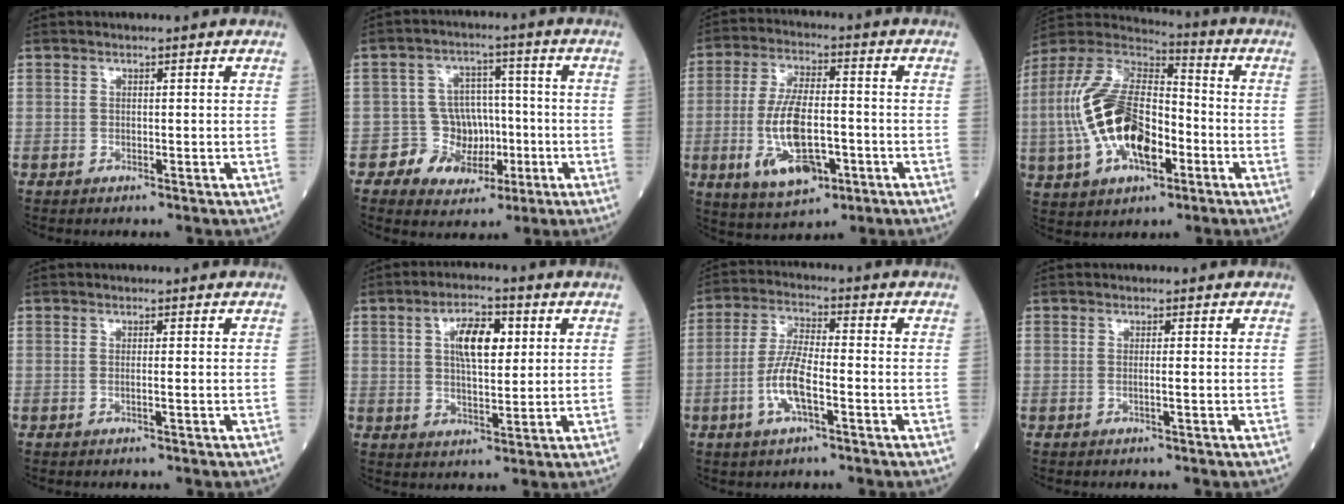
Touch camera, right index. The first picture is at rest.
{"total": 7.0, "force": [-2.1, 6.4, 2.0], "torque": [-0.020, 0.021, -0.026]}
{"total": 12.4, "force": [-3.6, 4.9, 10.8], "torque": [-0.218, -0.005, -0.058]}
{"total": 18.4, "force": [-3.8, 8.7, 15.7], "torque": [-0.340, 0.014, -0.067]}
{"total": 0.6, "force": [-0.1, -0.2, 0.6], "torque": [-0.011, 0.000, -0.004]}
{"total": 7.5, "force": [2.2, 2.8, 6.6], "torque": [-0.116, 0.010, 0.038]}
{"total": 7.6, "force": [-2.6, 1.8, 6.9], "torque": [-0.147, 0.001, -0.053]}
{"total": 0.8, "force": [-0.2, -0.2, 0.7], "torque": [-0.014, 0.000, -0.004]}